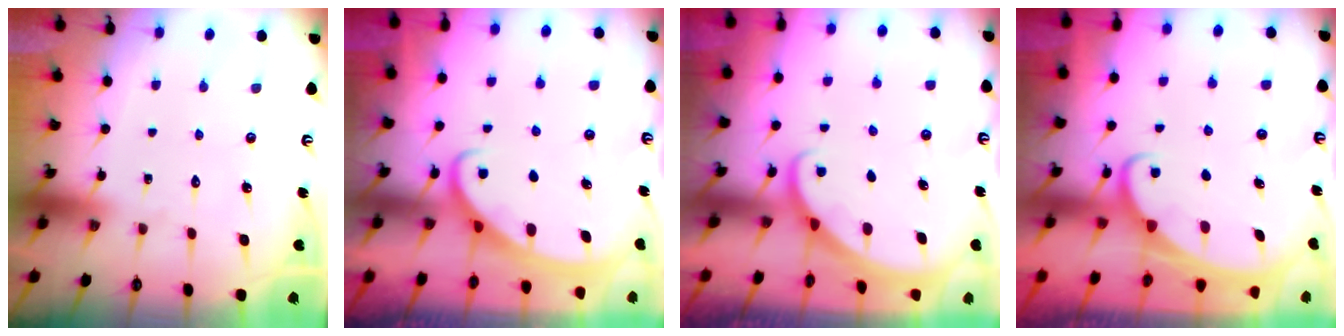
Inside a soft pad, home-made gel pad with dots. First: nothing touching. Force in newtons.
{"total": 2.7, "press": 2.7, "slide": 0.4}
{"total": 1.6, "press": 1.6, "slide": 0.0}
{"total": 2.1, "press": 2.1, "slide": 0.3}